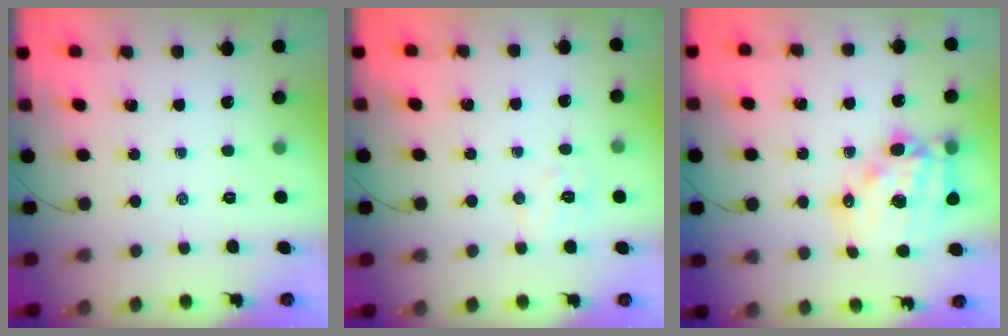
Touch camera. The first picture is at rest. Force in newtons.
{"total": 6.0, "press": 5.9, "slide": 1.1}
{"total": 16.8, "press": 16.4, "slide": 4.0}